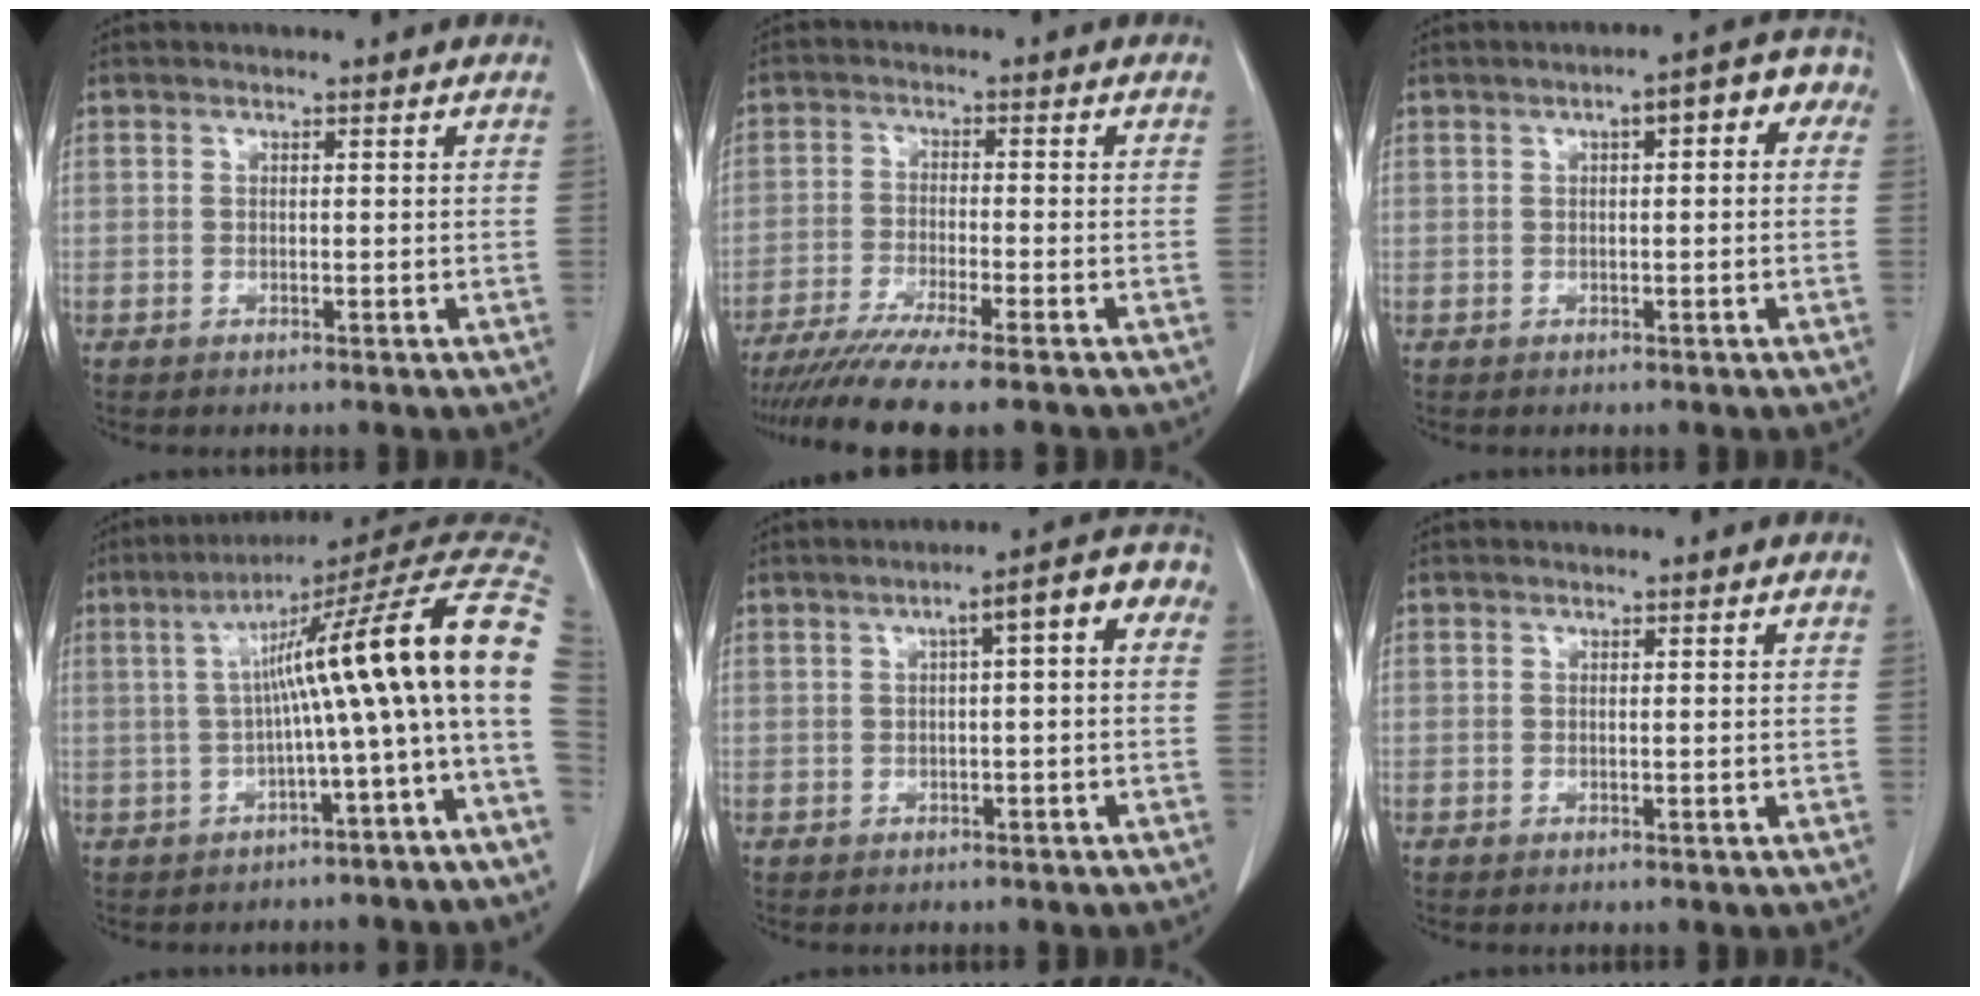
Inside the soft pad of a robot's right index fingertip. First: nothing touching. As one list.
[{"total": 11.7, "force": [-9.8, -0.4, 6.5], "torque": [-0.090, -0.028, -0.154]}, {"total": 6.0, "force": [1.5, 2.0, 5.4], "torque": [-0.062, 0.035, 0.011]}, {"total": 15.5, "force": [-1.0, -1.0, 15.5], "torque": [-0.209, 0.044, -0.022]}, {"total": 6.6, "force": [0.9, 1.3, 6.4], "torque": [-0.082, 0.032, 0.003]}, {"total": 0.0}]